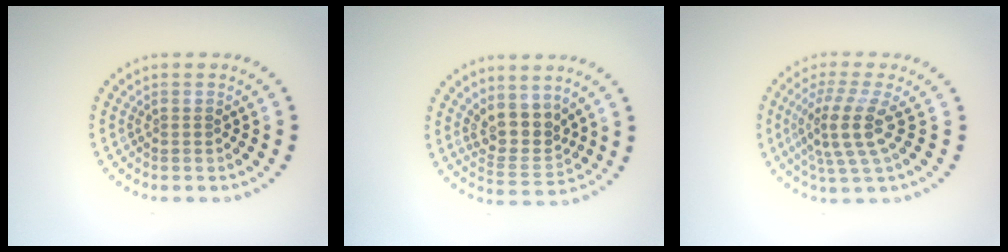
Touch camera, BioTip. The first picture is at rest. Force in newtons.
{"total": 3.6, "press": 3.1, "slide": 1.9}
{"total": 4.1, "press": 3.1, "slide": 2.7}